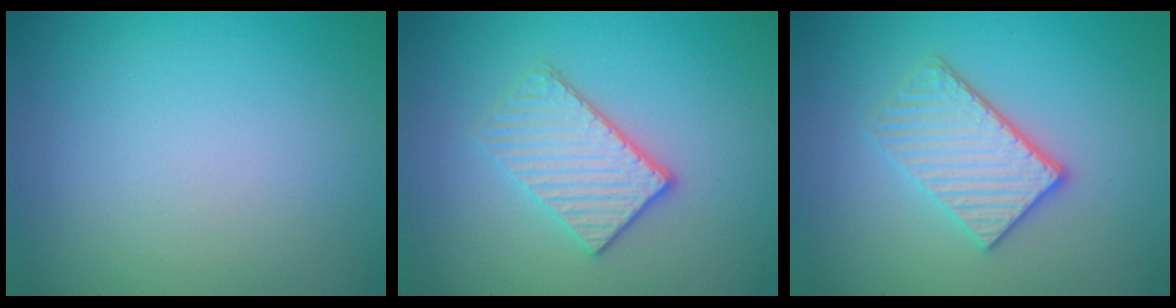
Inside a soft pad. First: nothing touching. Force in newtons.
{"total": 3.5, "press": 3.1, "slide": 1.7}
{"total": 3.8, "press": 3.2, "slide": 2.0}